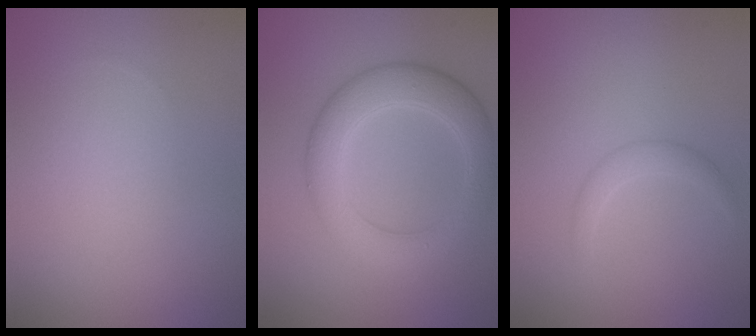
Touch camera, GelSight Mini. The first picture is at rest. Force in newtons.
{"total": 5.2, "press": 5.2, "slide": 0.1}
{"total": 1.3, "press": 1.3, "slide": 0.1}